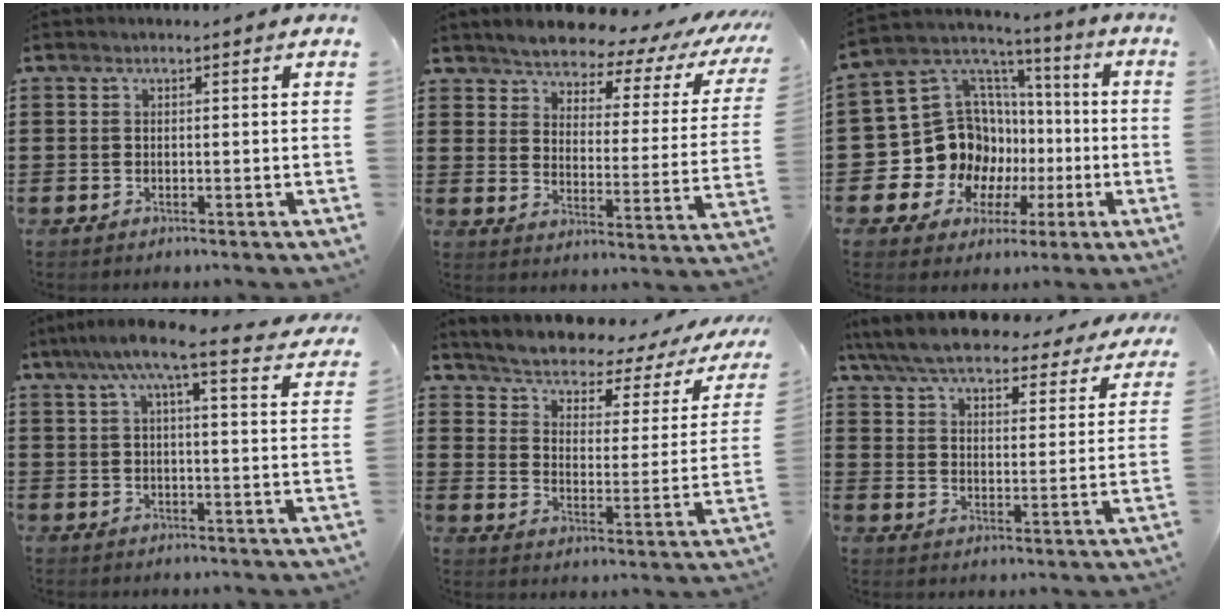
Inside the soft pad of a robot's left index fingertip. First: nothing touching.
{"total": 4.9, "force": [4.7, 0.8, 1.3], "torque": [-0.055, -0.037, 0.075]}
{"total": 14.6, "force": [-2.3, 13.3, 5.6], "torque": [-0.152, -0.025, -0.017]}
{"total": 8.0, "force": [6.3, 0.2, 4.9], "torque": [-0.109, -0.023, 0.105]}
{"total": 3.1, "force": [2.6, 0.7, 1.5], "torque": [-0.048, -0.031, 0.033]}
{"total": 7.3, "force": [6.7, 1.1, 2.6], "torque": [-0.080, -0.037, 0.118]}